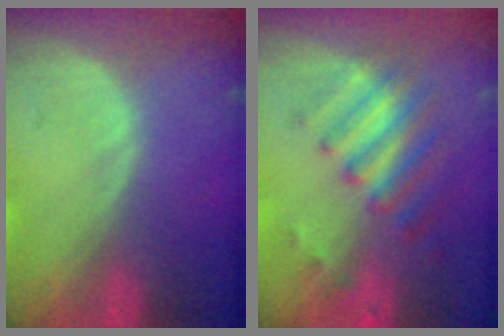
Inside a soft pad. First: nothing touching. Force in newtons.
{"total": 7.8, "press": 6.9, "slide": 3.6}